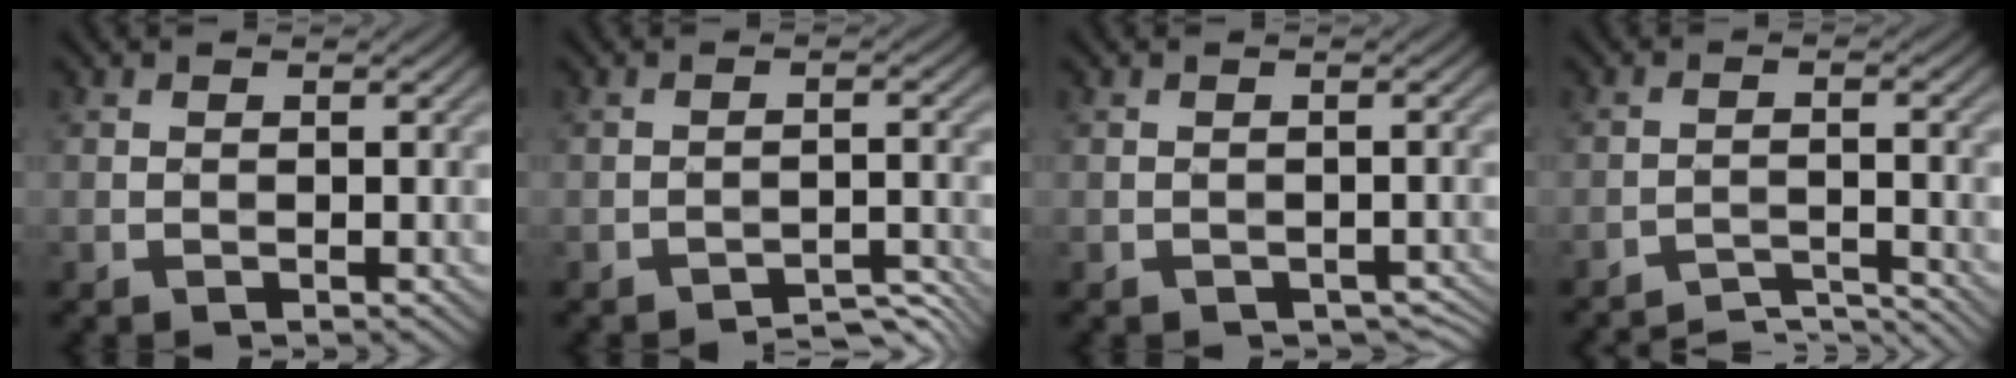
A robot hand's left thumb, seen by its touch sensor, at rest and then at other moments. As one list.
[{"total": 2.8, "force": [-2.8, -0.1, 0.2], "torque": [0.005, 0.008, -0.045]}, {"total": 0.8, "force": [-0.7, 0.4, 0.2], "torque": [-0.008, -0.004, -0.010]}, {"total": 4.8, "force": [-4.7, -0.3, 0.5], "torque": [-0.005, 0.010, -0.087]}]